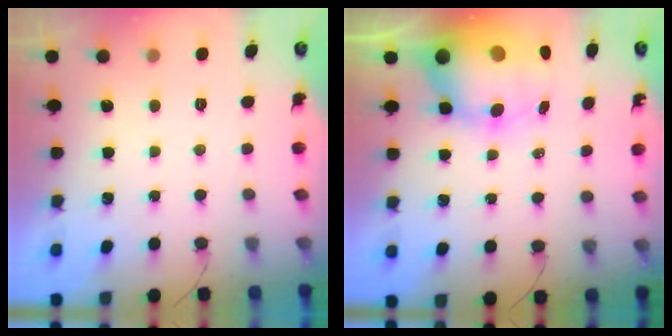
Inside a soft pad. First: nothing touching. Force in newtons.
{"total": 11.9, "press": 11.4, "slide": 3.2}